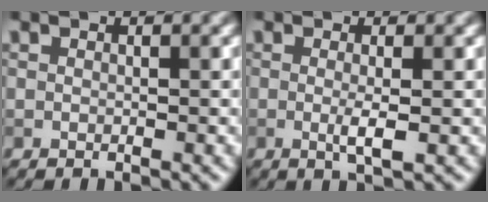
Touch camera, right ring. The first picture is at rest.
{"total": 2.0, "force": [-0.2, 0.3, 1.9], "torque": [-0.037, -0.005, -0.005]}